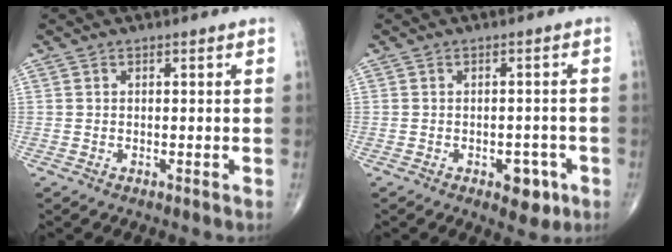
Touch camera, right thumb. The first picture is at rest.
{"total": 4.5, "force": [-2.1, 2.5, 3.1], "torque": [-0.020, 0.010, -0.022]}